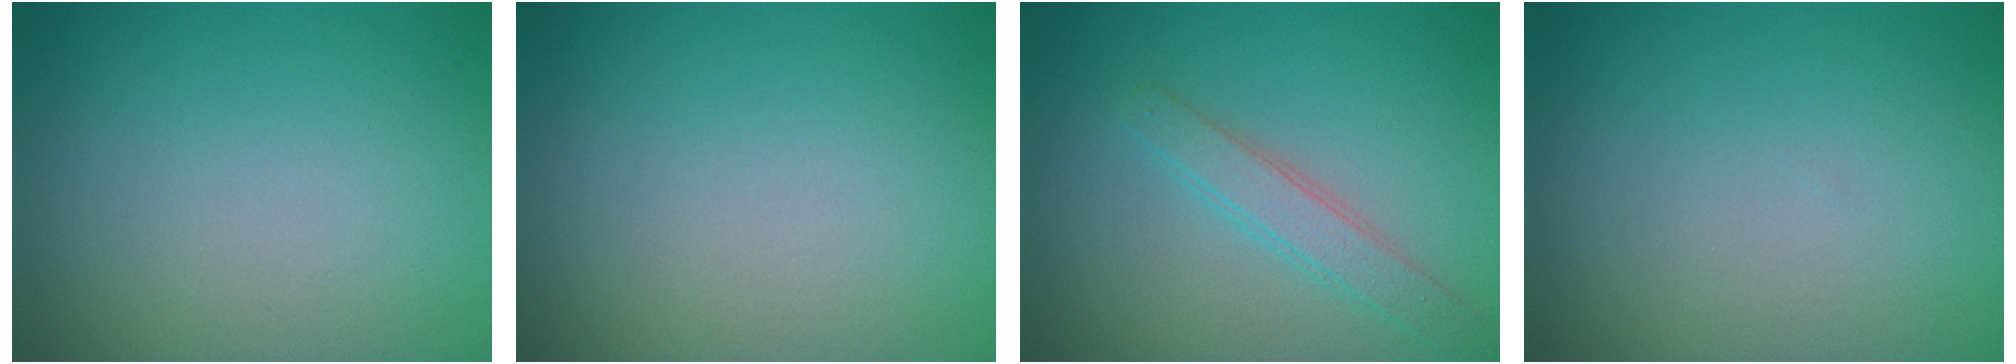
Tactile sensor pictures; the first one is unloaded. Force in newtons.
{"total": 0.0}
{"total": 2.5, "press": 2.5, "slide": 0.1}
{"total": 0.0}